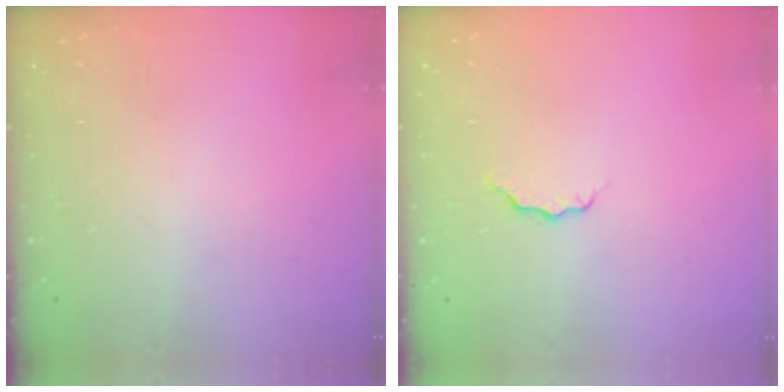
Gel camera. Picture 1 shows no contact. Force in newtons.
{"total": 3.5, "press": 3.5, "slide": 0.5}